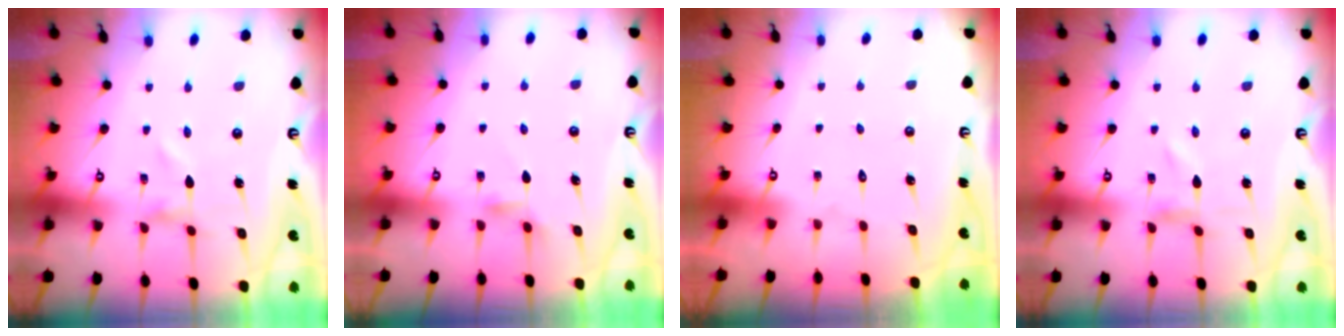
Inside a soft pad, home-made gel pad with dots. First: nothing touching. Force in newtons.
{"total": 2.9, "press": 2.9, "slide": 0.4}
{"total": 1.7, "press": 1.7, "slide": 0.1}
{"total": 0.0}